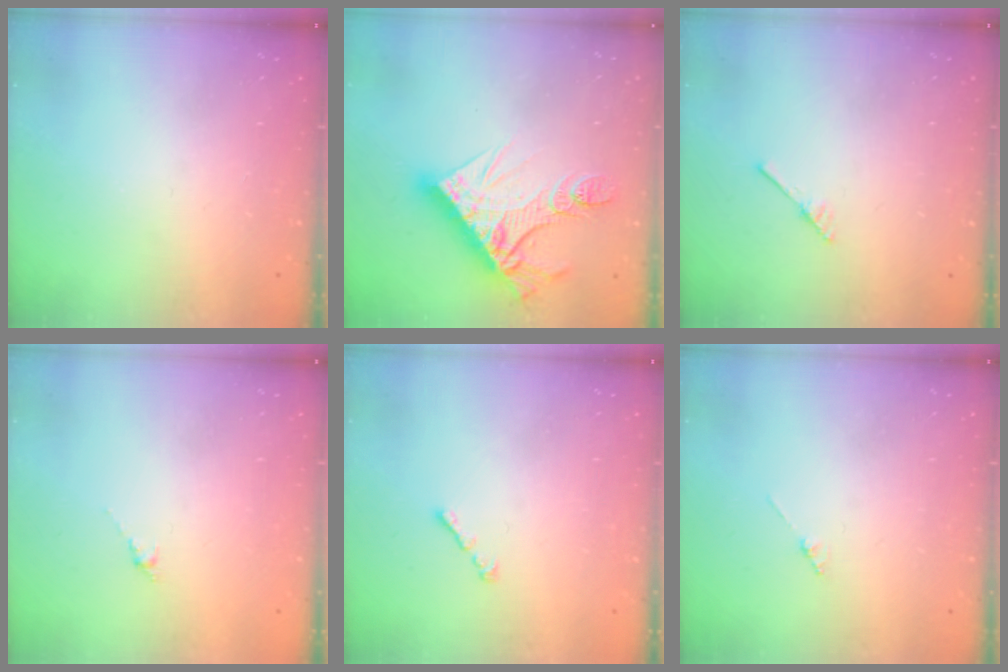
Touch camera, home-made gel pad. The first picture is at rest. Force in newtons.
{"total": 16.2, "press": 16.2, "slide": 1.5}
{"total": 2.5, "press": 2.4, "slide": 0.3}
{"total": 0.0}
{"total": 1.0, "press": 0.9, "slide": 0.5}
{"total": 1.3, "press": 1.3, "slide": 0.3}